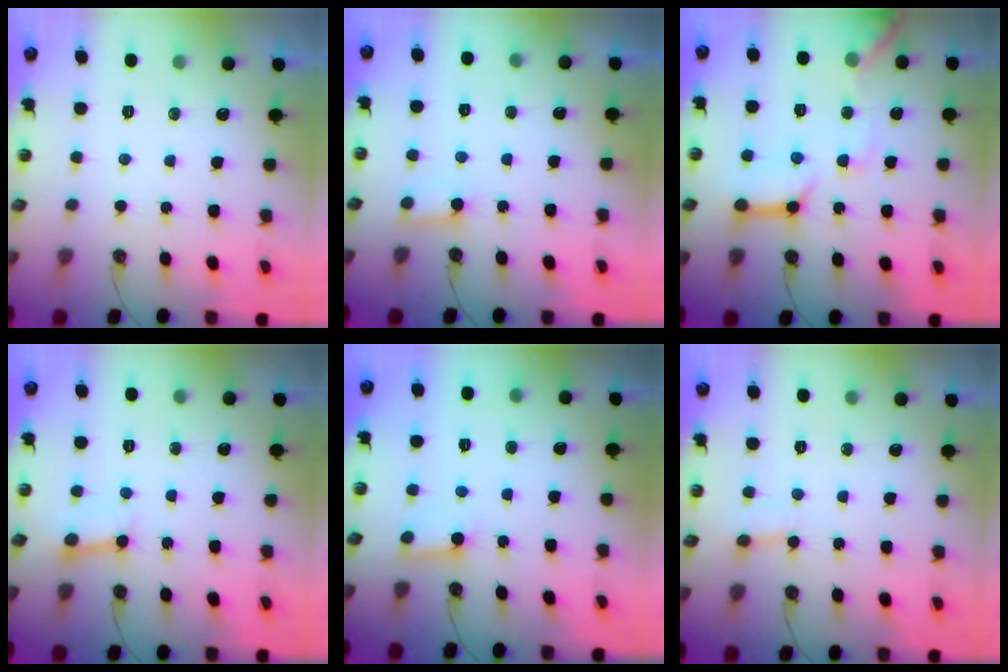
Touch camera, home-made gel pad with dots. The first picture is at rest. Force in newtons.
{"total": 4.1, "press": 4.1, "slide": 0.3}
{"total": 13.0, "press": 12.9, "slide": 1.7}
{"total": 4.4, "press": 4.3, "slide": 0.7}
{"total": 2.6, "press": 2.6, "slide": 0.4}
{"total": 3.2, "press": 3.2, "slide": 0.3}